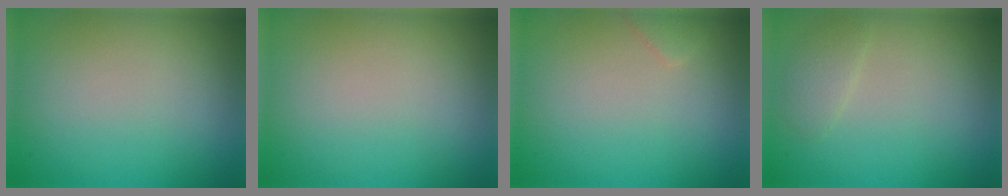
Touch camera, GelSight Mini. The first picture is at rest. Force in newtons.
{"total": 0.0}
{"total": 0.8, "press": 0.8, "slide": 0.1}
{"total": 1.3, "press": 1.3, "slide": 0.1}